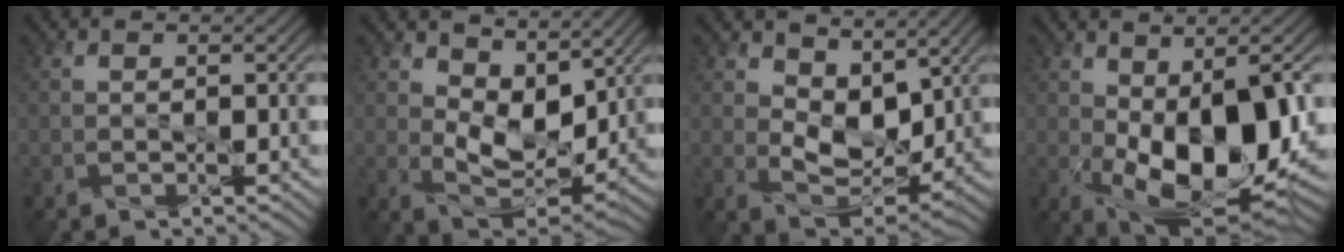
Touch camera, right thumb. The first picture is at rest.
{"total": 8.1, "force": [4.3, 4.6, 5.2], "torque": [-0.114, -0.011, 0.073]}
{"total": 7.2, "force": [3.9, 4.2, 4.3], "torque": [-0.092, -0.013, 0.066]}
{"total": 13.6, "force": [-1.5, 6.8, 11.7], "torque": [-0.205, -0.025, -0.016]}